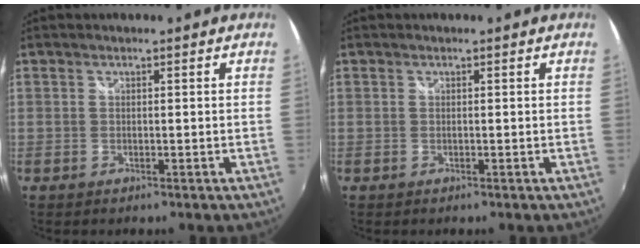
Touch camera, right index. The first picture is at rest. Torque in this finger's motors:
{"motor_torque": [-0.14, 0.07, -0.01, 0.00]}